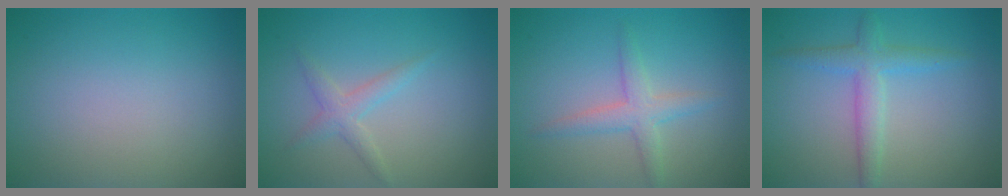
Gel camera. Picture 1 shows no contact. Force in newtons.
{"total": 1.8, "press": 1.8, "slide": 0.1}
{"total": 2.5, "press": 2.5, "slide": 0.1}
{"total": 2.8, "press": 2.8, "slide": 0.1}